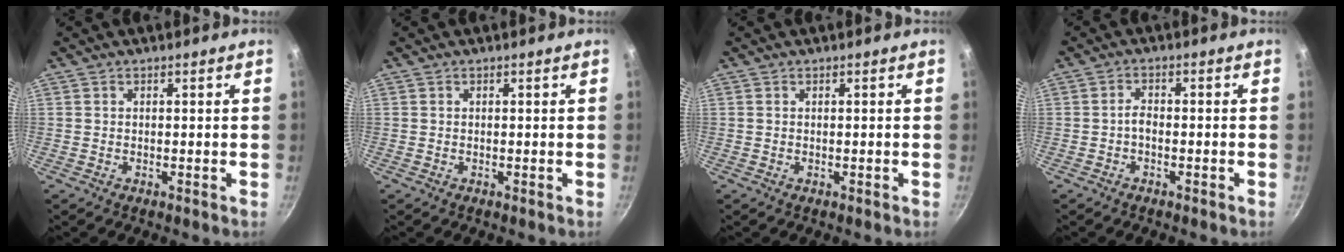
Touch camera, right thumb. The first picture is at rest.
{"total": 0.0}
{"total": 0.0}
{"total": 1.9, "force": [-1.0, 0.8, 1.3], "torque": [-0.028, 0.017, -0.021]}